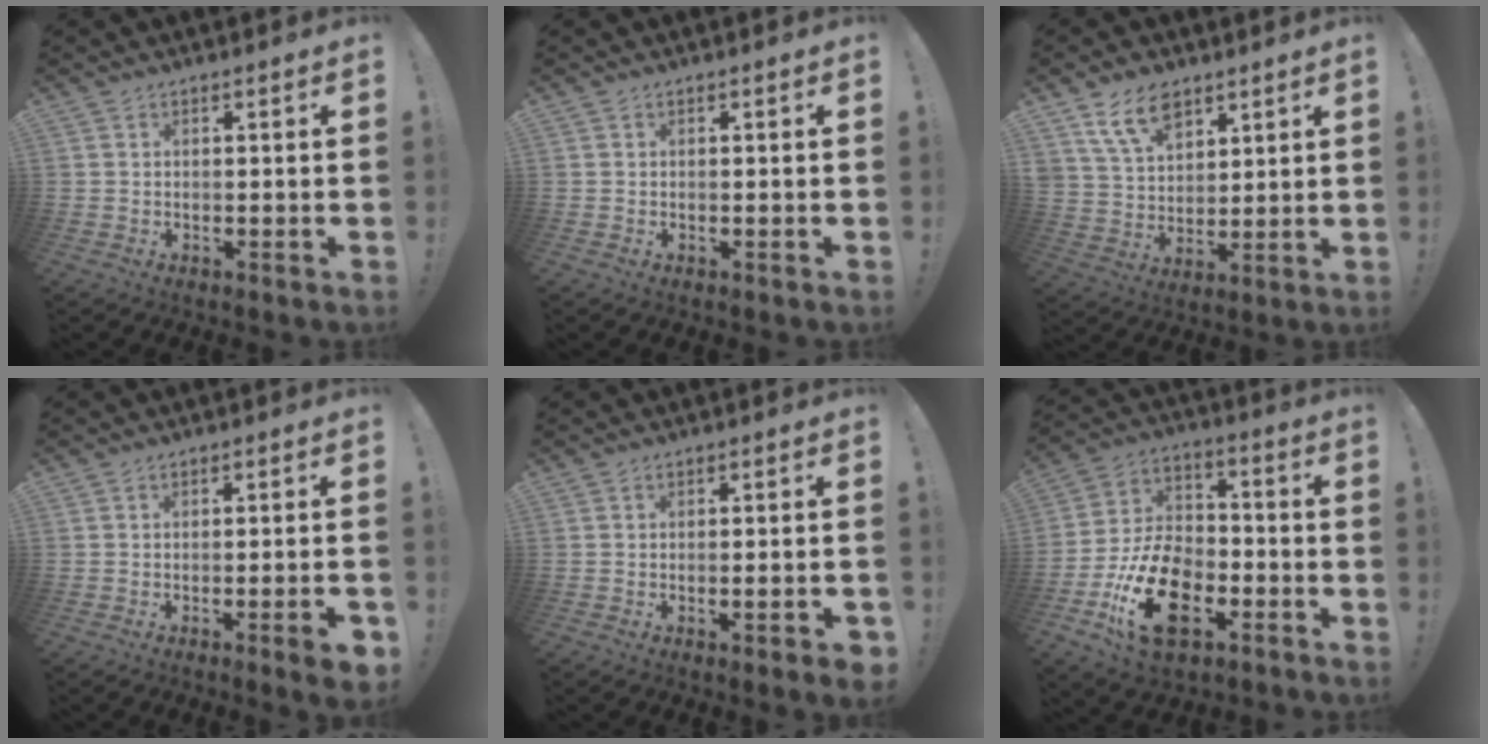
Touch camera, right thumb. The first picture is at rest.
{"total": 0.0}
{"total": 11.3, "force": [7.4, 6.8, 5.2], "torque": [-0.102, -0.028, 0.144]}
{"total": 5.1, "force": [-2.0, 0.2, 4.6], "torque": [-0.066, 0.003, -0.029]}
{"total": 3.4, "force": [-1.2, 0.1, 3.1], "torque": [-0.044, 0.000, -0.017]}
{"total": 20.7, "force": [-8.6, 12.5, 14.0], "torque": [-0.258, 0.057, -0.140]}